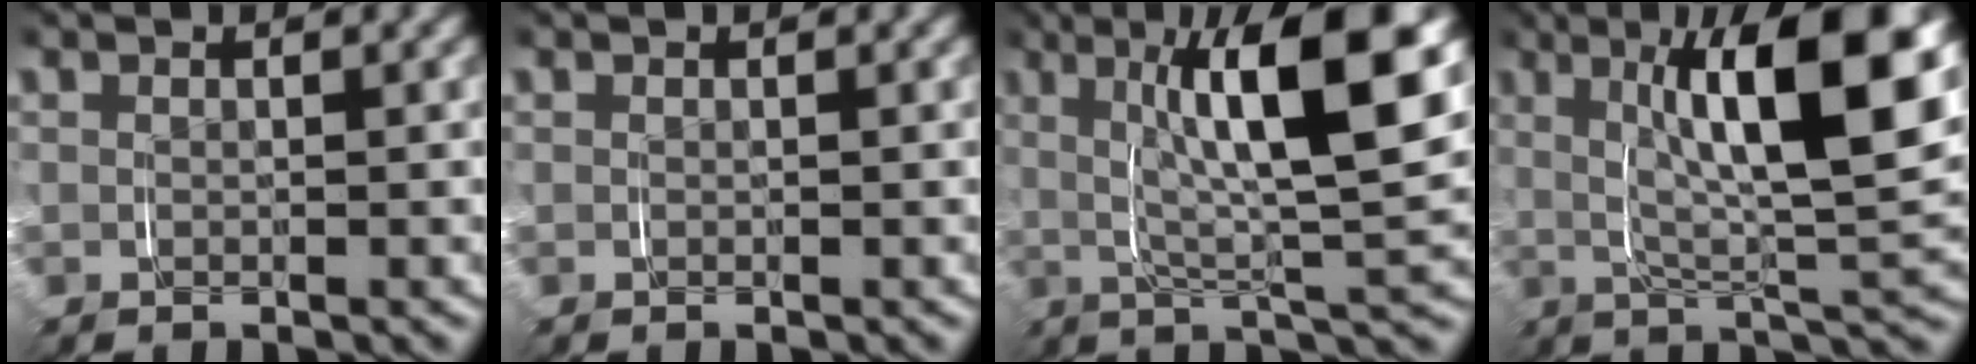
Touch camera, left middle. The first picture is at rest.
{"total": 0.0}
{"total": 8.8, "force": [3.5, 0.1, 8.0], "torque": [-0.087, 0.032, 0.042]}
{"total": 9.9, "force": [4.0, 0.8, 9.0], "torque": [-0.103, 0.031, 0.051]}